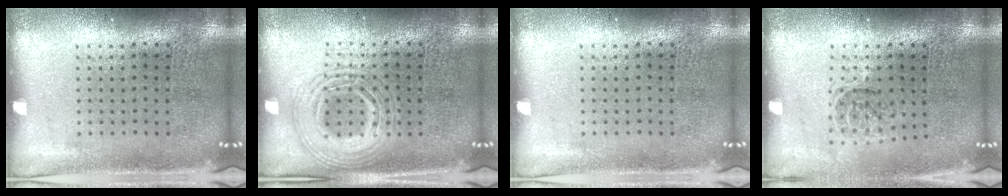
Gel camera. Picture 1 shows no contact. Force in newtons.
{"total": 2.8, "press": 2.8, "slide": 0.3}
{"total": 0.0}
{"total": 1.1, "press": 1.1, "slide": 0.4}